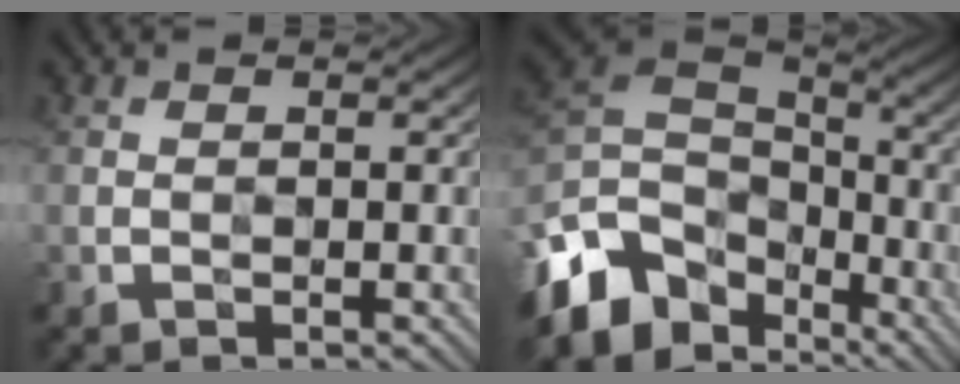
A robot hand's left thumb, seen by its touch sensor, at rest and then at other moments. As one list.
[{"total": 12.4, "force": [-6.5, 8.2, 6.7], "torque": [-0.194, -0.008, -0.126]}]